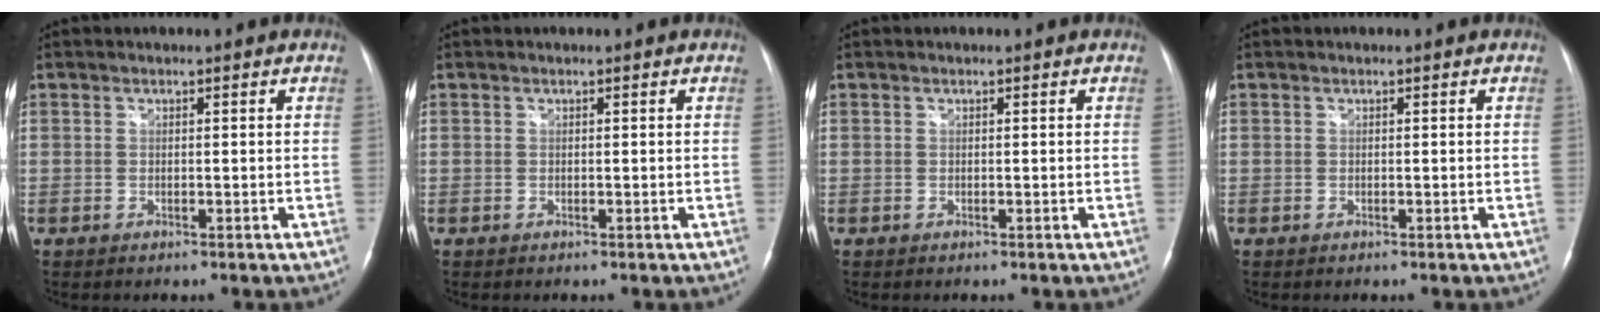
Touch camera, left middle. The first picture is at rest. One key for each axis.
{"total": 0.0}
{"total": 0.0}
{"total": 0.0}